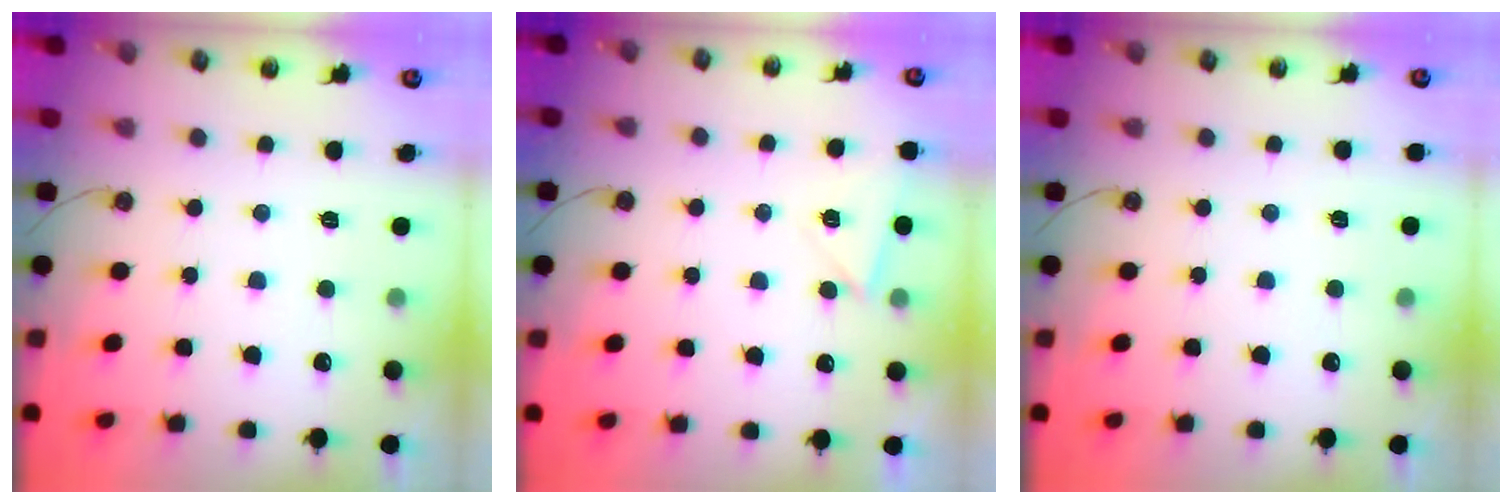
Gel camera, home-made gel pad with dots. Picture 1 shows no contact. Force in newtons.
{"total": 4.3, "press": 3.4, "slide": 2.6}
{"total": 2.1, "press": 0.8, "slide": 2.0}